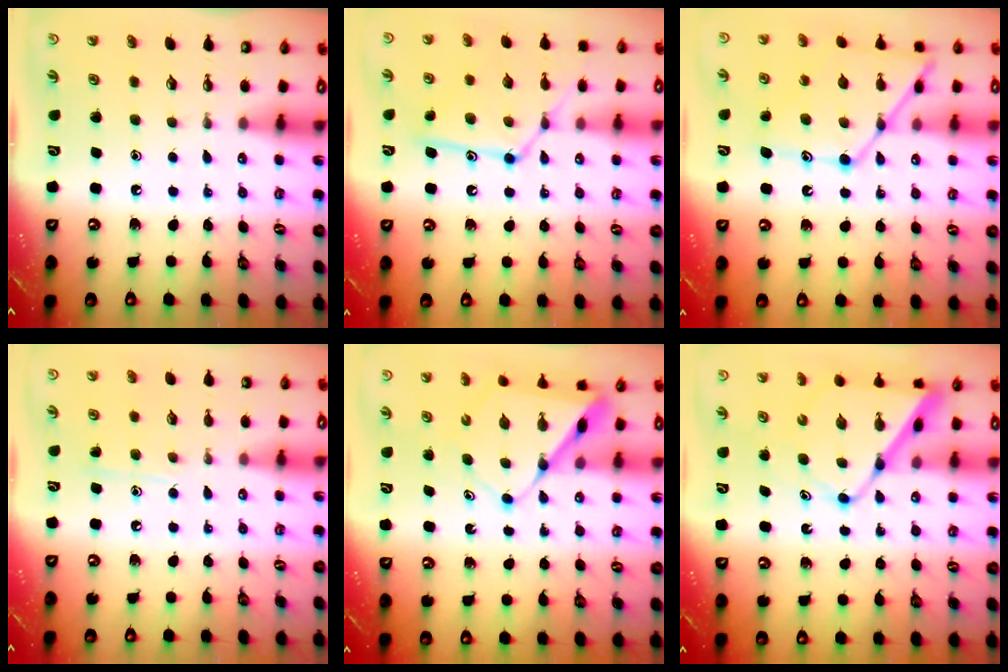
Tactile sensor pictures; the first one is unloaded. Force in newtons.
{"total": 13.2, "press": 13.1, "slide": 0.9}
{"total": 14.9, "press": 14.8, "slide": 1.2}
{"total": 7.5, "press": 7.5, "slide": 0.8}
{"total": 9.0, "press": 9.0, "slide": 0.8}
{"total": 12.1, "press": 12.0, "slide": 1.0}